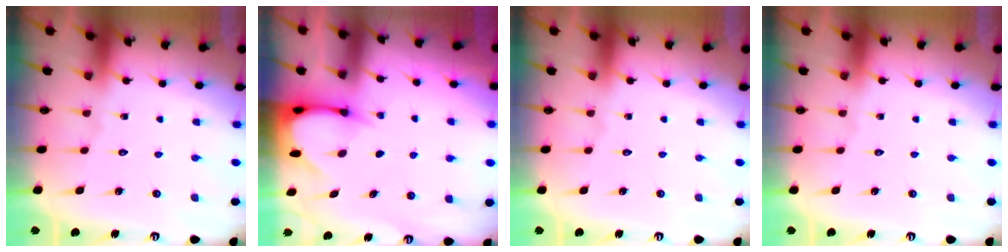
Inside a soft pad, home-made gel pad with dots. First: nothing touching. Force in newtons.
{"total": 3.6, "press": 3.5, "slide": 0.3}
{"total": 0.0}
{"total": 0.0}